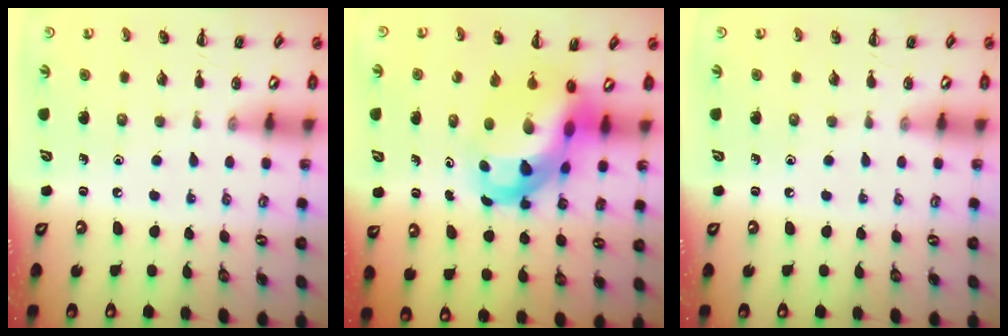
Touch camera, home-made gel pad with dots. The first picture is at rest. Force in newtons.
{"total": 9.8, "press": 9.4, "slide": 2.6}
{"total": 0.0}